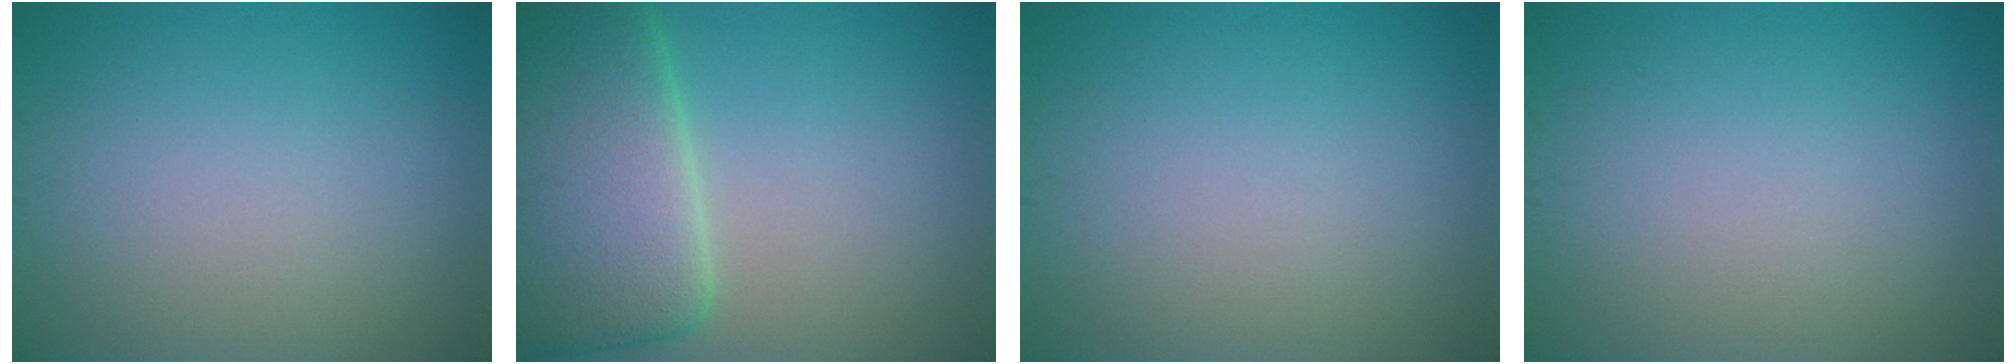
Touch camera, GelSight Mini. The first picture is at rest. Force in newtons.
{"total": 10.1, "press": 10.1, "slide": 0.5}
{"total": 0.0}
{"total": 0.0}